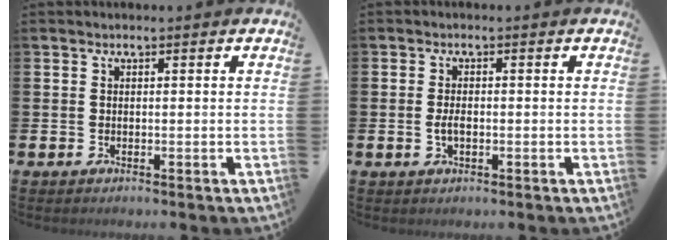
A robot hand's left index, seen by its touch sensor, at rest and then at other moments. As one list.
[{"total": 2.0, "force": [-0.3, 1.0, 1.7], "torque": [-0.028, 0.001, -0.007]}]